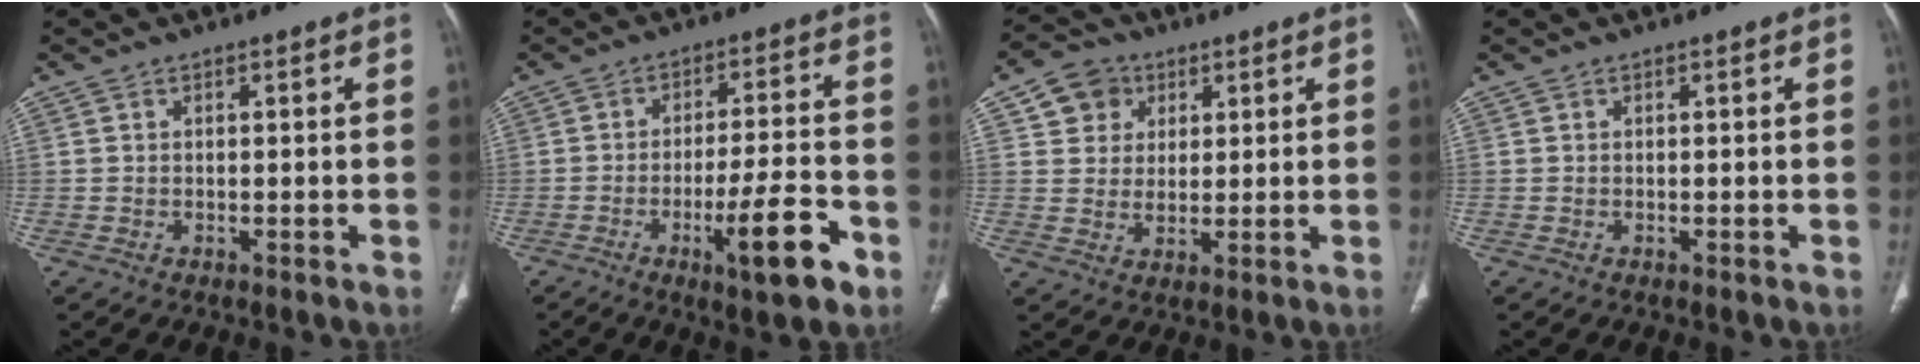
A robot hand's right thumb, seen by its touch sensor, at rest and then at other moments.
{"total": 11.6, "force": [-5.4, 2.4, 9.9], "torque": [-0.146, 0.025, -0.080]}
{"total": 7.6, "force": [3.1, 6.5, 2.2], "torque": [-0.008, -0.008, 0.055]}
{"total": 0.0}